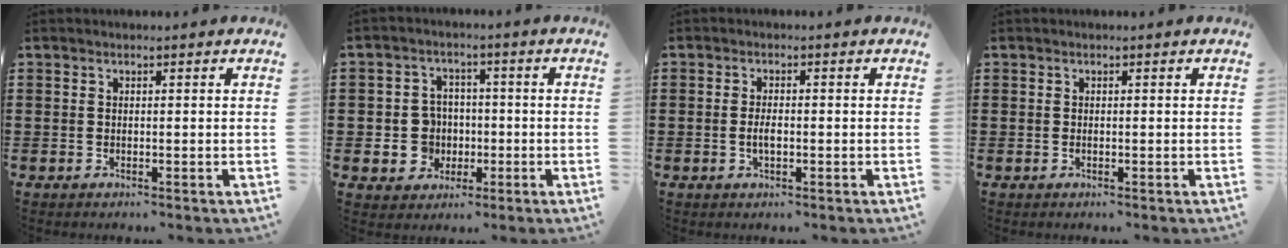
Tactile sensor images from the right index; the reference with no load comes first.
{"total": 5.8, "force": [-0.8, 5.5, 1.9], "torque": [-0.052, 0.016, -0.013]}
{"total": 2.3, "force": [-0.4, 1.0, 2.1], "torque": [-0.038, 0.001, -0.008]}
{"total": 0.0}